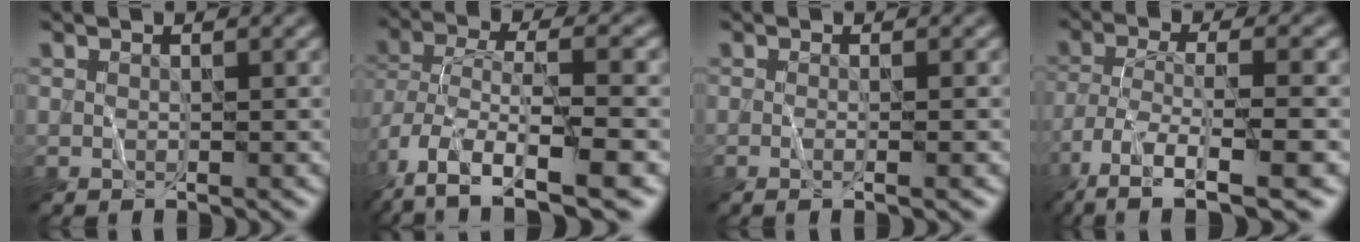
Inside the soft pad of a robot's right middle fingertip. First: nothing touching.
{"total": 10.5, "force": [-4.9, 4.4, 8.2], "torque": [-0.163, -0.006, -0.079]}
{"total": 2.5, "force": [0.1, 1.1, 2.2], "torque": [-0.012, 0.003, -0.020]}
{"total": 9.6, "force": [-5.6, 2.6, 7.4], "torque": [-0.133, -0.001, -0.096]}